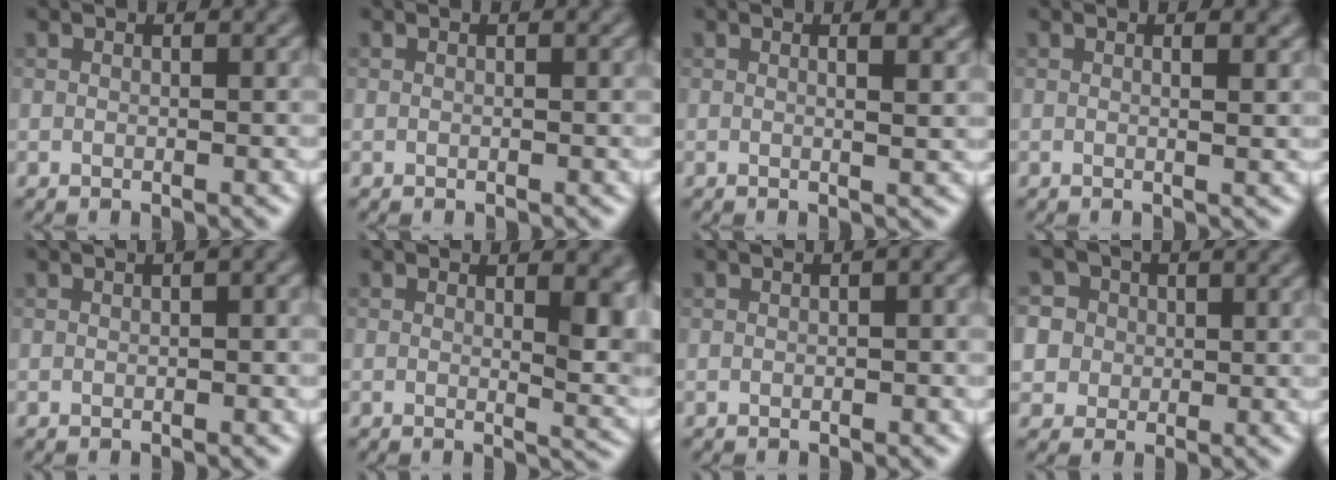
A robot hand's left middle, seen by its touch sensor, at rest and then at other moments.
{"total": 0.0}
{"total": 3.4, "force": [1.2, 1.4, 2.8], "torque": [-0.022, 0.013, -0.002]}
{"total": 2.0, "force": [0.6, 0.7, 1.8], "torque": [-0.019, 0.005, -0.002]}
{"total": 2.8, "force": [0.8, 1.0, 2.5], "torque": [-0.021, 0.012, 0.000]}
{"total": 4.7, "force": [1.3, 1.6, 4.2], "torque": [-0.045, -0.005, 0.022]}
{"total": 2.2, "force": [0.5, 0.6, 2.0], "torque": [-0.023, 0.007, 0.003]}
{"total": 7.1, "force": [2.4, 6.3, 2.3], "torque": [-0.054, 0.034, 0.021]}